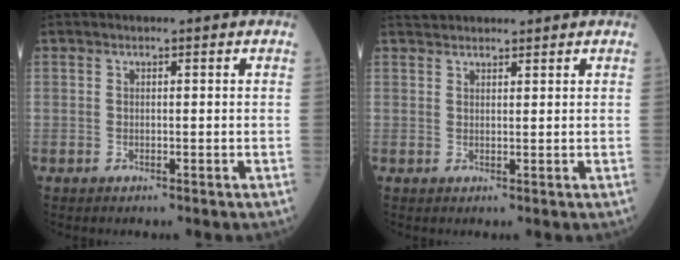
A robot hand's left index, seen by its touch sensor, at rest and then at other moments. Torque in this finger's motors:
{"motor_torque": [0.22, -0.22, 0.05, 0.01]}